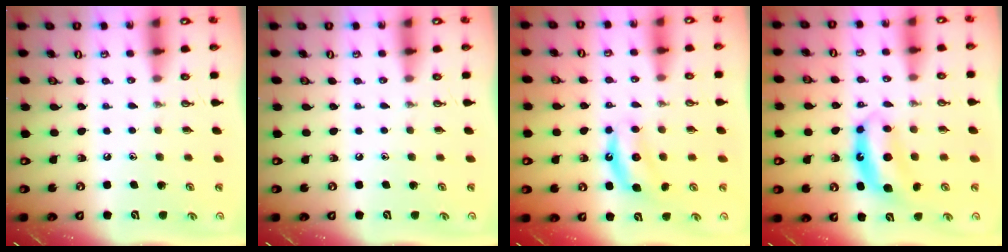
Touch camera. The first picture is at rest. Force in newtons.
{"total": 0.0}
{"total": 5.9, "press": 5.8, "slide": 0.7}
{"total": 6.8, "press": 6.8, "slide": 0.3}